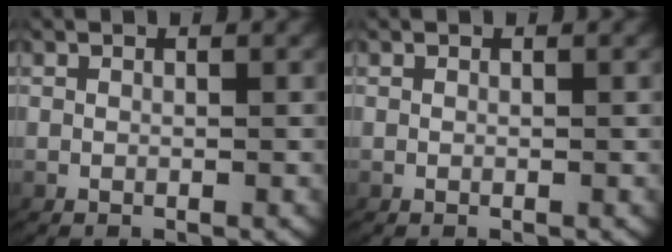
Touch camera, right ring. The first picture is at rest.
{"total": 0.0}